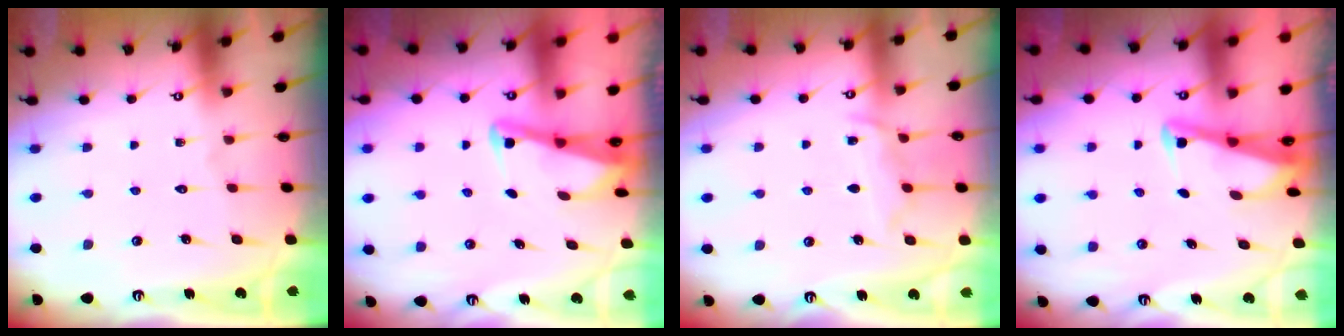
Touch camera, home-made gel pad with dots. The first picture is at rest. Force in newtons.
{"total": 2.9, "press": 2.9, "slide": 0.4}
{"total": 8.0, "press": 7.9, "slide": 1.0}
{"total": 2.8, "press": 2.8, "slide": 0.3}